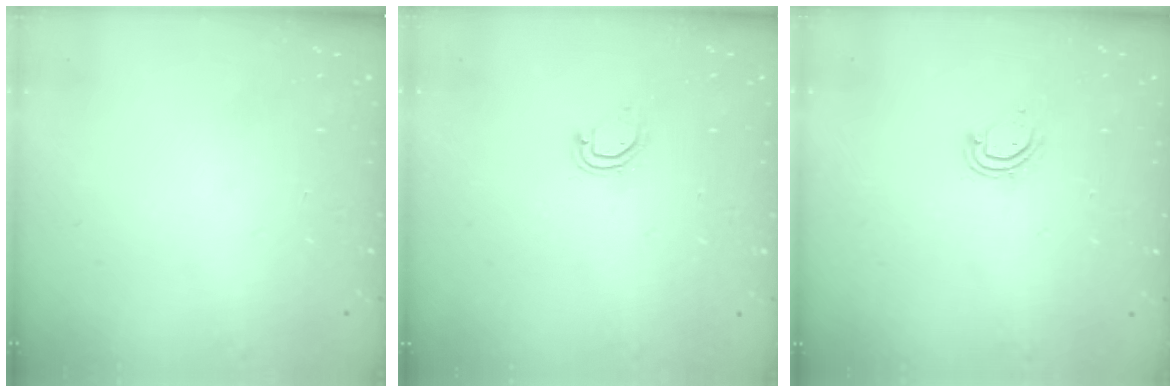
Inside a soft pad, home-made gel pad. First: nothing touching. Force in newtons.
{"total": 4.7, "press": 4.7, "slide": 0.2}
{"total": 4.4, "press": 4.4, "slide": 0.2}